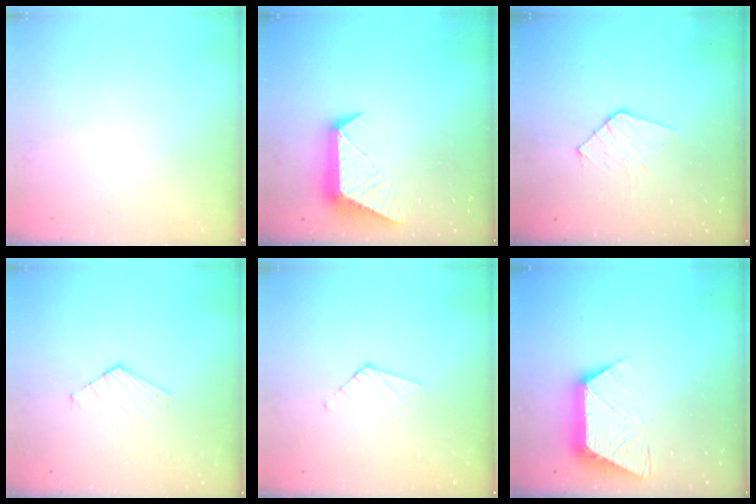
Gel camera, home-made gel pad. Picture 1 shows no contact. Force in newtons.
{"total": 10.3, "press": 10.3, "slide": 0.8}
{"total": 5.9, "press": 5.9, "slide": 0.5}
{"total": 3.7, "press": 3.6, "slide": 0.3}
{"total": 3.7, "press": 3.7, "slide": 0.4}
{"total": 12.2, "press": 12.2, "slide": 0.6}